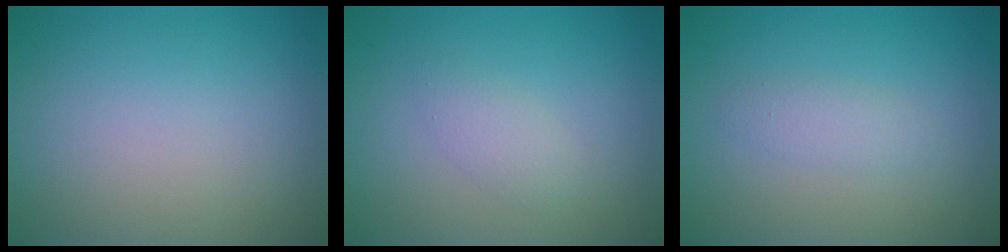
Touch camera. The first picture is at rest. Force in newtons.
{"total": 1.6, "press": 1.6, "slide": 0.1}
{"total": 1.4, "press": 1.4, "slide": 0.0}